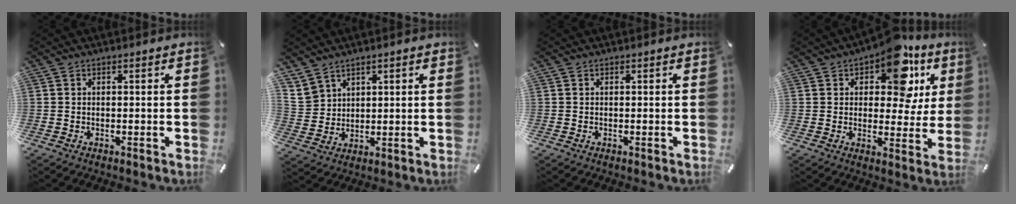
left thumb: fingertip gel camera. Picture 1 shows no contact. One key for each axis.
{"total": 5.8, "fx": 3.7, "fy": 4.3, "fz": 0.7, "tx": -0.033, "ty": -0.011, "tz": 0.074}
{"total": 0.0}
{"total": 15.4, "fx": 8.0, "fy": 8.3, "fz": 10.2, "tx": -0.139, "ty": -0.039, "tz": 0.133}